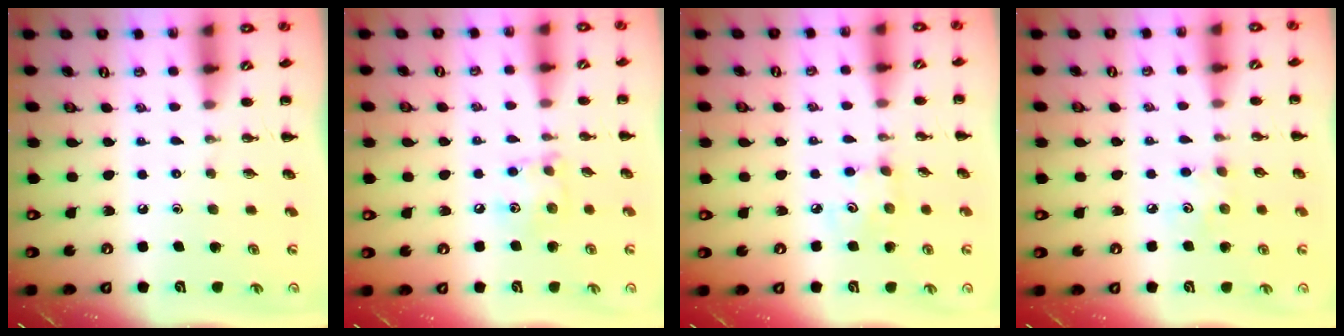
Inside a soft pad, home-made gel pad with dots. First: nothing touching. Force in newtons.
{"total": 7.3, "press": 7.3, "slide": 0.4}
{"total": 4.2, "press": 4.1, "slide": 0.9}
{"total": 3.8, "press": 3.7, "slide": 1.0}